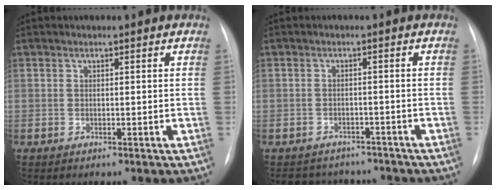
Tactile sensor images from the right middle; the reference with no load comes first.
{"total": 7.7, "force": [-6.8, 3.5, 0.6], "torque": [-0.004, 0.015, -0.083]}